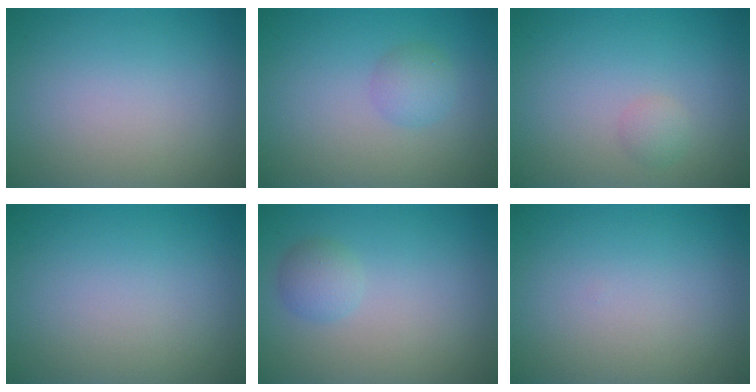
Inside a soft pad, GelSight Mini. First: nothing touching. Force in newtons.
{"total": 1.8, "press": 1.8, "slide": 0.0}
{"total": 1.1, "press": 1.1, "slide": 0.0}
{"total": 0.0}
{"total": 1.7, "press": 1.7, "slide": 0.1}
{"total": 0.0}